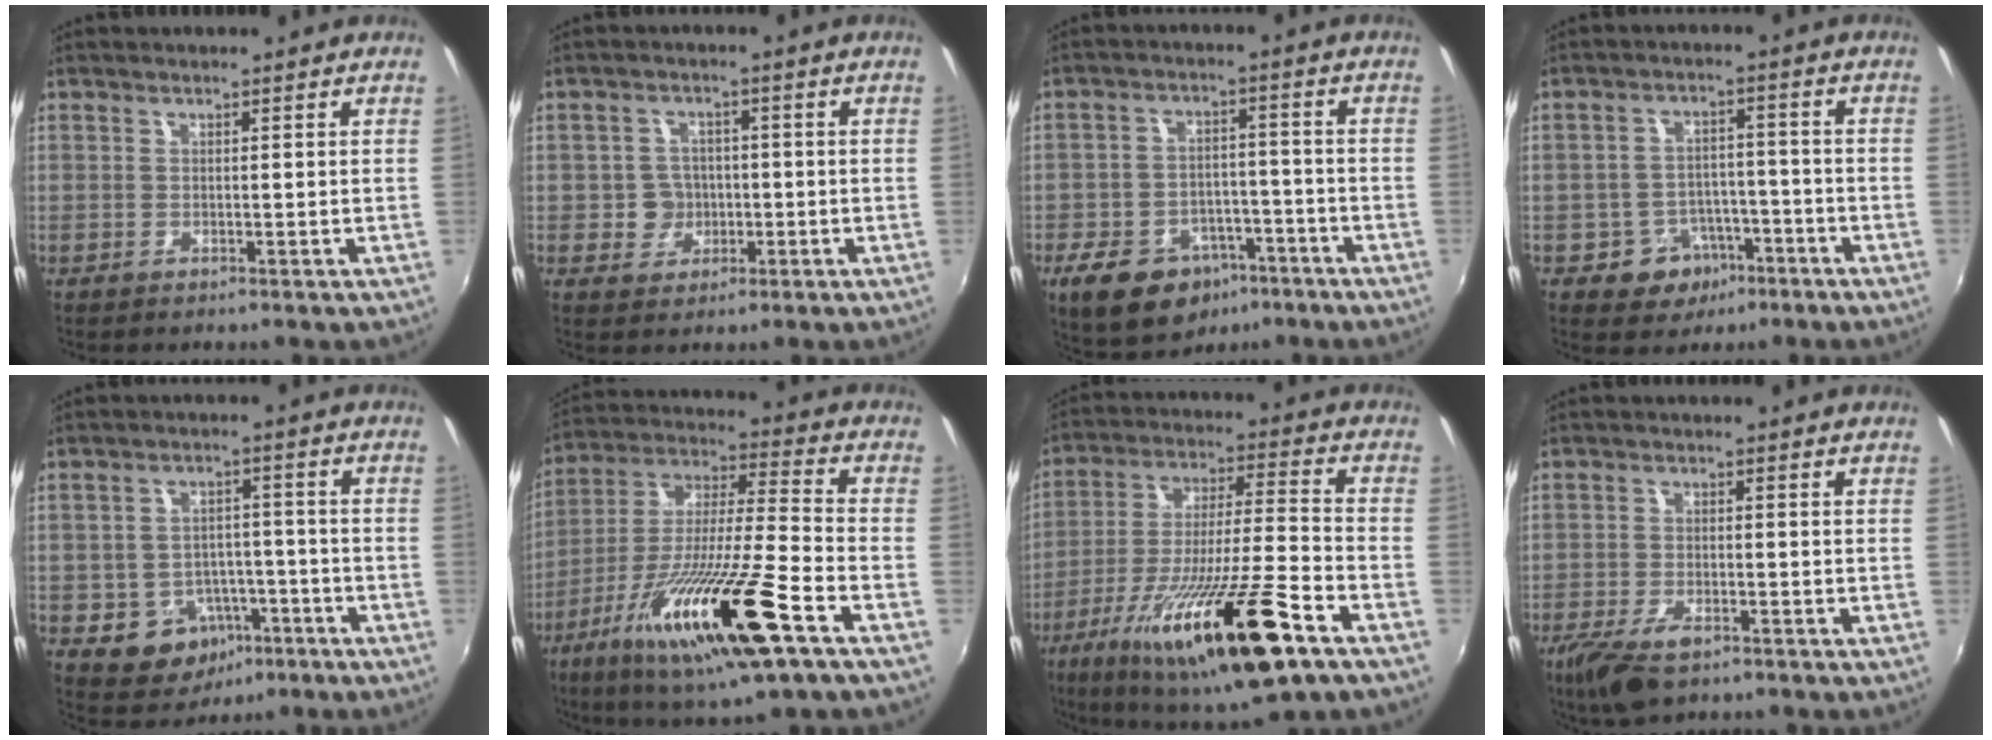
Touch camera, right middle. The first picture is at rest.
{"total": 4.6, "force": [-0.9, 4.4, 0.8], "torque": [-0.016, 0.012, -0.009]}
{"total": 15.3, "force": [-10.1, 8.3, 7.9], "torque": [-0.182, -0.009, -0.161]}
{"total": 7.3, "force": [-4.0, 5.7, 1.8], "torque": [-0.048, 0.019, -0.048]}
{"total": 9.9, "force": [-4.6, 7.9, 3.8], "torque": [-0.083, 0.019, -0.044]}
{"total": 22.6, "force": [-11.4, 2.5, 19.3], "torque": [-0.357, -0.060, -0.206]}
{"total": 24.6, "force": [-13.3, 3.8, 20.3], "torque": [-0.370, -0.058, -0.225]}
{"total": 8.1, "force": [-5.4, 3.2, 5.1], "torque": [-0.128, -0.024, -0.101]}